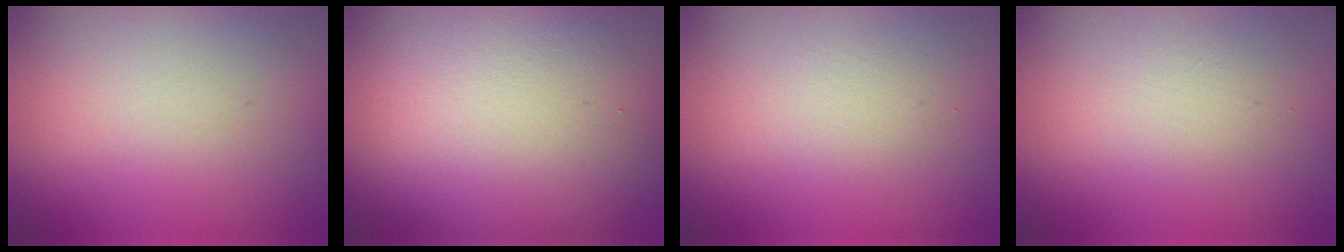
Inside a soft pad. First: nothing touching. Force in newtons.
{"total": 16.6, "press": 16.6, "slide": 0.5}
{"total": 1.4, "press": 1.4, "slide": 0.1}
{"total": 1.6, "press": 1.6, "slide": 0.1}